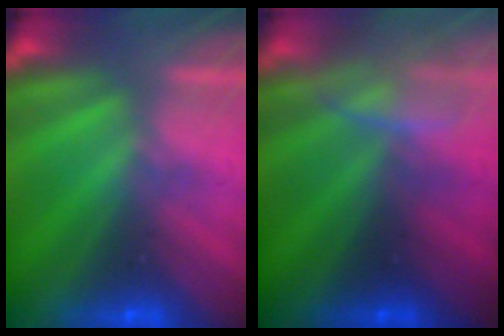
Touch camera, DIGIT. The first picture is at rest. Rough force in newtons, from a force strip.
{"total": 2.4}